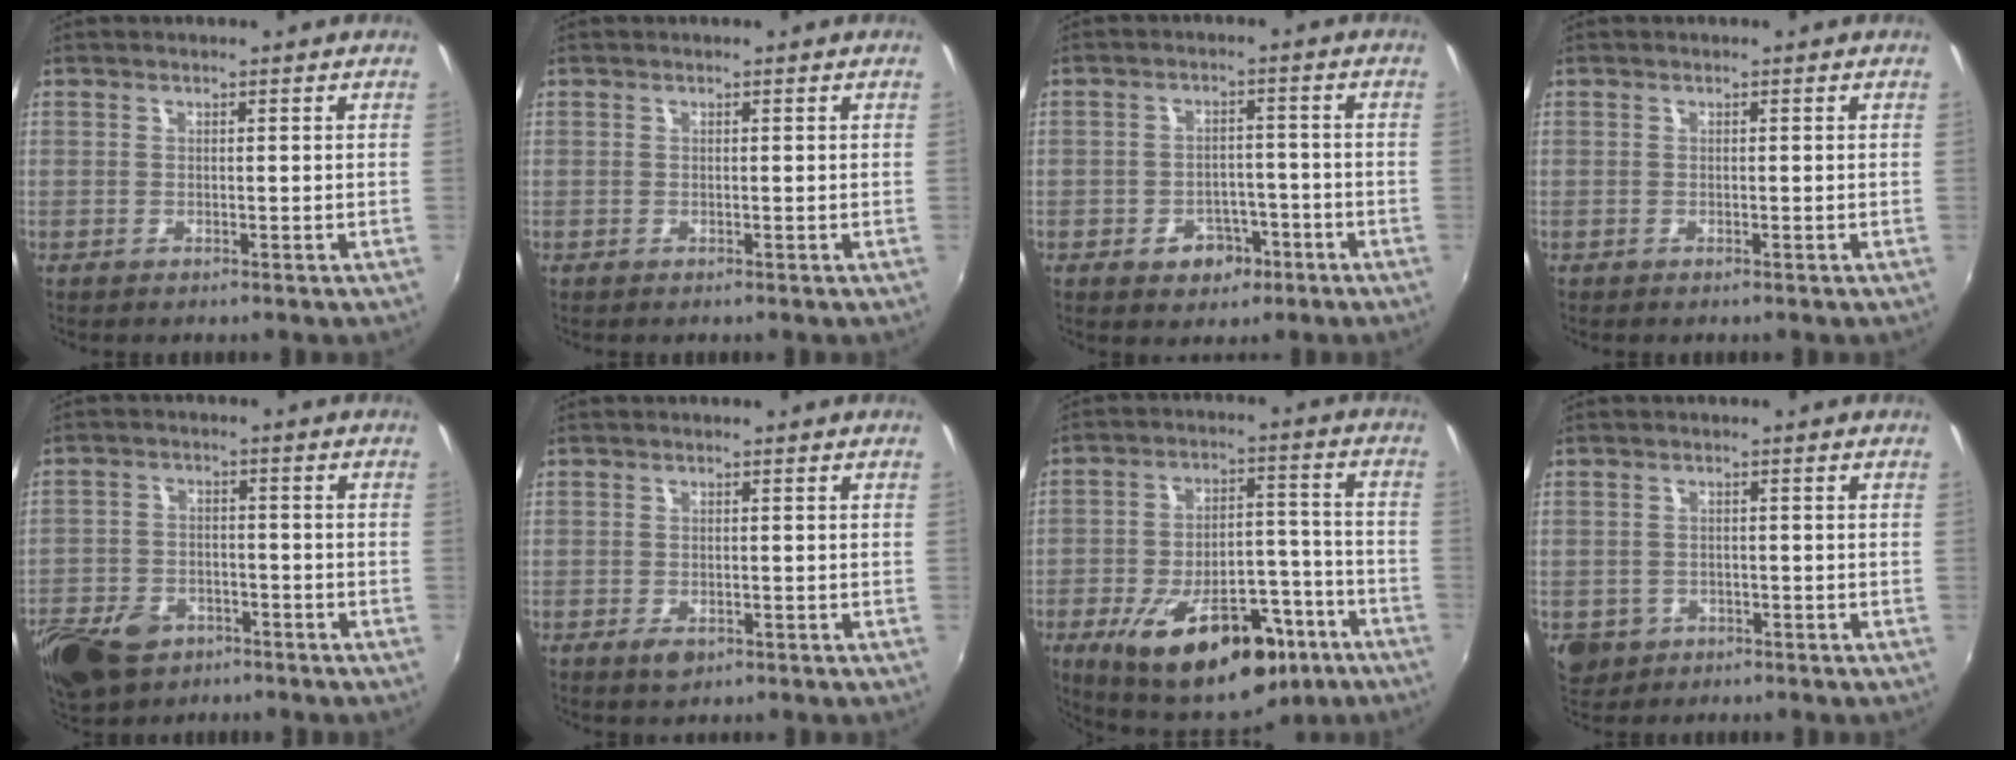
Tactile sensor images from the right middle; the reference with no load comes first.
{"total": 0.0}
{"total": 5.7, "force": [-3.0, 4.2, 2.4], "torque": [-0.049, 0.011, -0.029]}
{"total": 0.0}
{"total": 14.0, "force": [-8.4, 8.9, 6.8], "torque": [-0.182, -0.013, -0.146]}
{"total": 2.3, "force": [-1.2, 1.4, 1.4], "torque": [-0.027, -0.007, -0.017]}
{"total": 21.7, "force": [-12.6, 10.1, 14.4], "torque": [-0.246, 0.002, -0.167]}
{"total": 5.1, "force": [-1.8, 4.4, 1.8], "torque": [-0.045, -0.005, -0.023]}